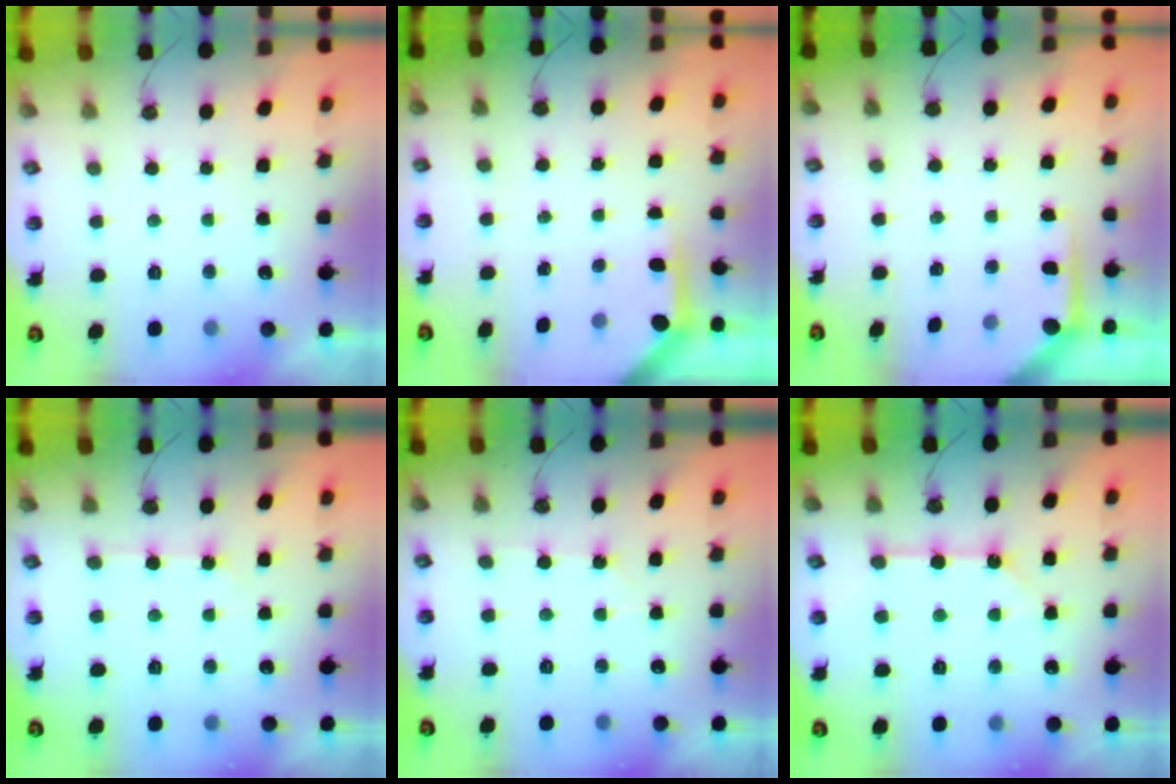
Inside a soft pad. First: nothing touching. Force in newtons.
{"total": 3.9, "press": 3.9, "slide": 0.4}
{"total": 4.5, "press": 4.5, "slide": 0.4}
{"total": 2.7, "press": 2.7, "slide": 0.4}
{"total": 3.2, "press": 3.1, "slide": 0.5}
{"total": 8.1, "press": 8.1, "slide": 1.0}